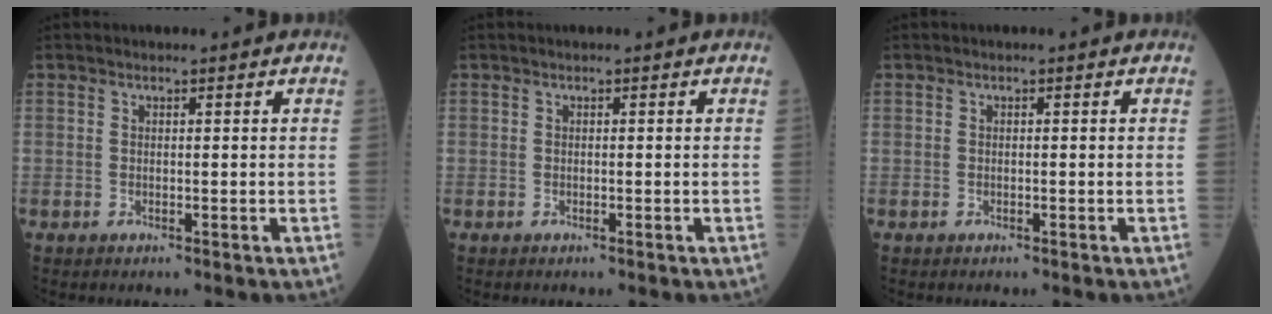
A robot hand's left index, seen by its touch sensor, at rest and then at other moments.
{"total": 0.0}
{"total": 0.0}